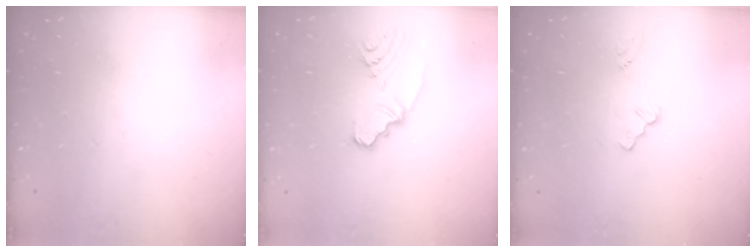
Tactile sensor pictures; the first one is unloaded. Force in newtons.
{"total": 6.3, "press": 4.9, "slide": 4.0}
{"total": 0.0}